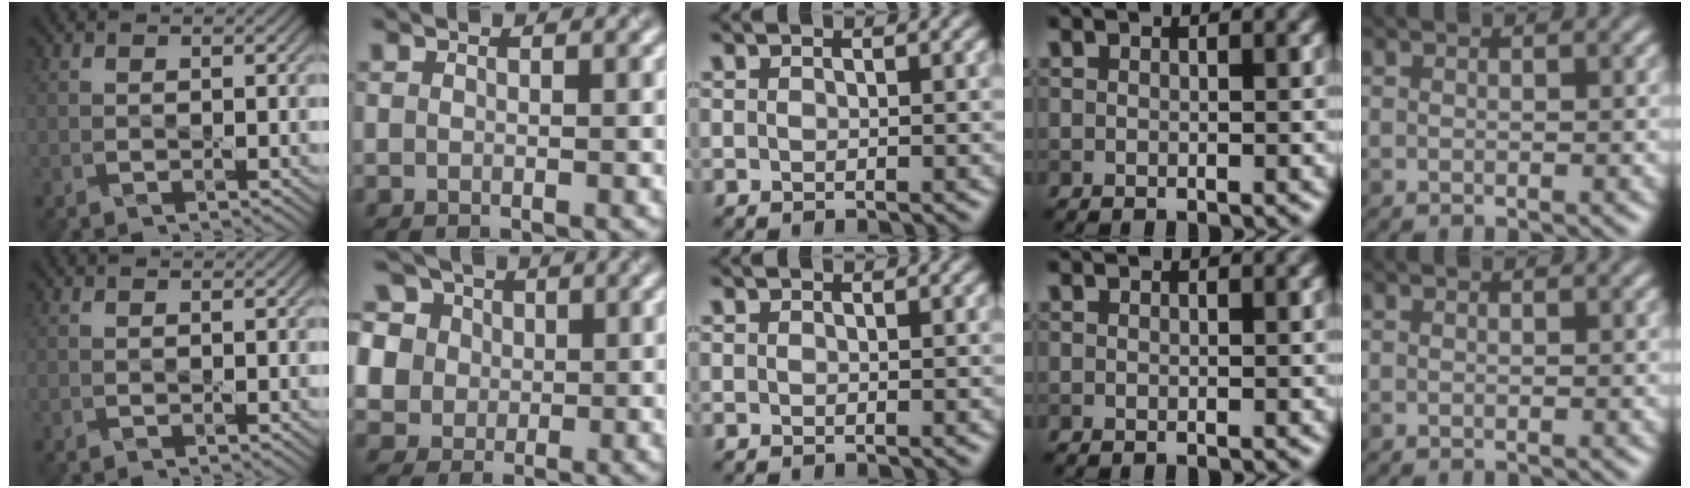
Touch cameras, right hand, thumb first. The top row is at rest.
{"index": {"total": 12.2, "force": [5.7, 9.1, 5.7], "torque": [-0.132, 0.040, 0.079]}}